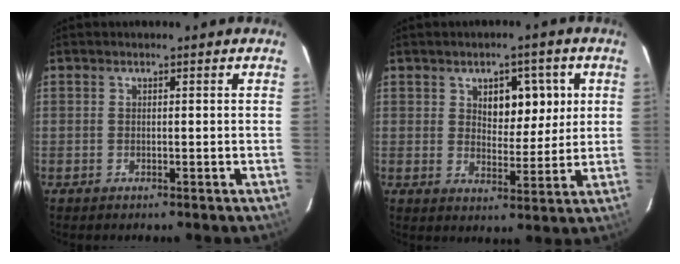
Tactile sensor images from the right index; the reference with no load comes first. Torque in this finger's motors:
{"motor_torque": [0.19, 0.06, 0.24, 0.06]}